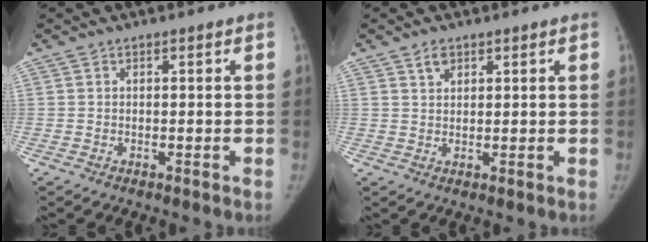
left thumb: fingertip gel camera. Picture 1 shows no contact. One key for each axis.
{"total": 2.3, "fx": 1.5, "fy": 1.3, "fz": 1.0, "tx": -0.011, "ty": -0.007, "tz": 0.029}